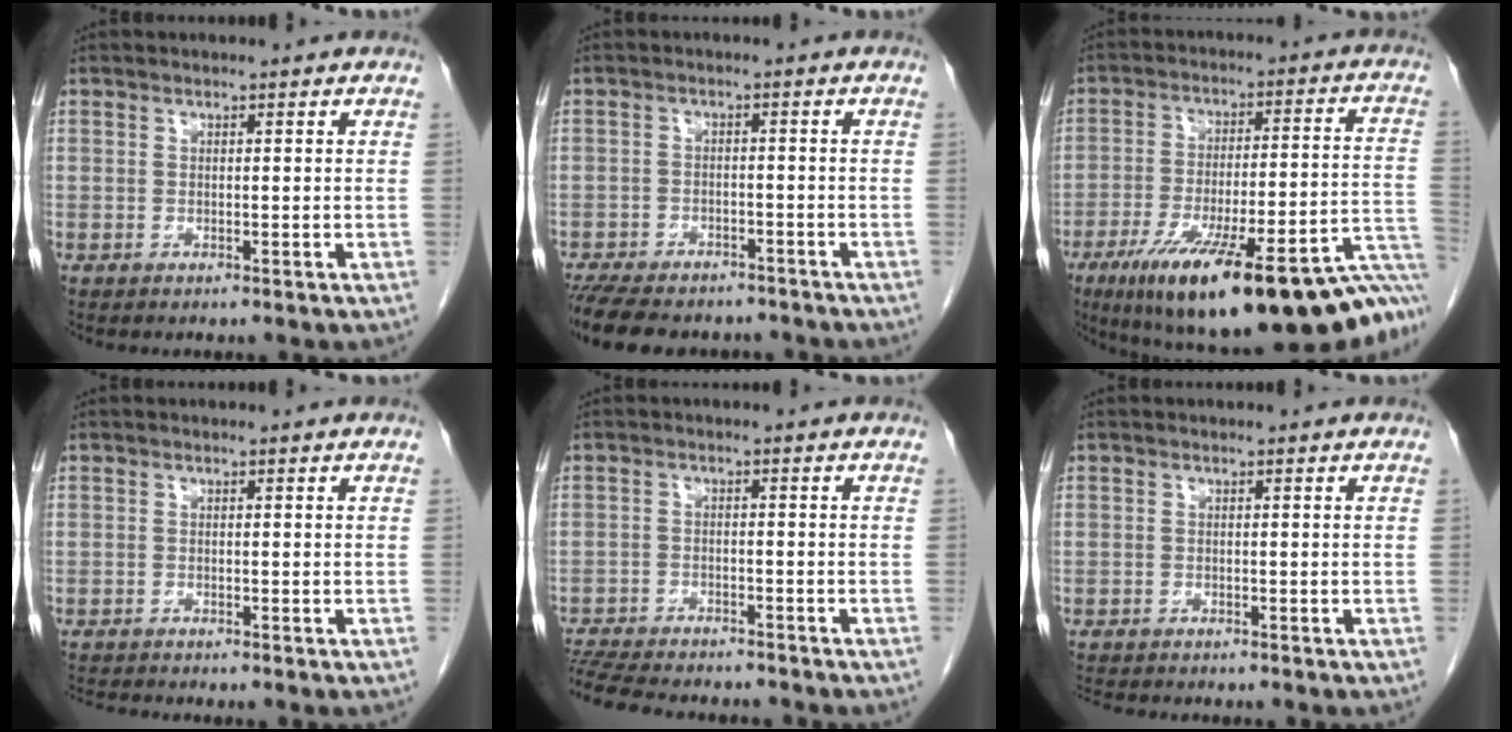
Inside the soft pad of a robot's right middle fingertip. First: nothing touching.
{"total": 14.8, "force": [-12.2, 5.7, 5.9], "torque": [-0.145, -0.012, -0.168]}
{"total": 28.5, "force": [-19.0, 3.1, 20.9], "torque": [-0.230, -0.008, -0.280]}
{"total": 1.9, "force": [-1.8, -0.7, 0.0], "torque": [-0.008, -0.012, -0.035]}
{"total": 13.6, "force": [-12.2, 2.9, 5.4], "torque": [-0.121, -0.014, -0.179]}
{"total": 4.2, "force": [-3.9, 0.7, 1.5], "torque": [-0.025, -0.011, -0.059]}